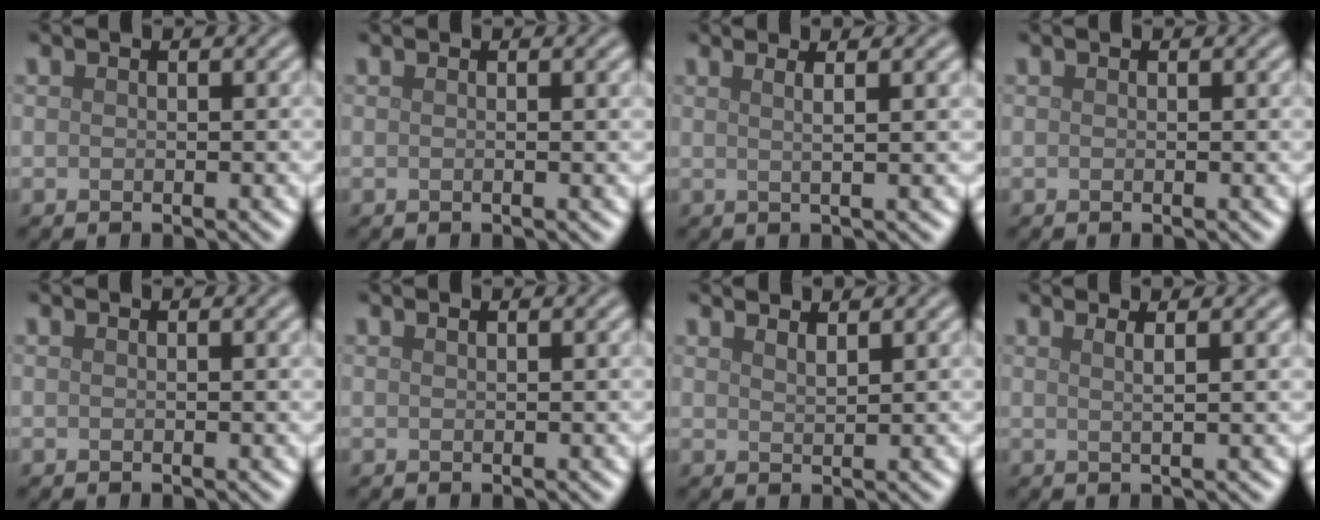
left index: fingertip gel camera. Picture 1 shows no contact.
{"total": 1.2, "force": [0.2, 0.4, 1.1], "torque": [-0.010, 0.003, -0.002]}
{"total": 3.9, "force": [1.8, 1.4, 3.2], "torque": [-0.028, 0.019, -0.010]}
{"total": 0.0}
{"total": 0.7, "force": [0.3, 0.2, 0.6], "torque": [-0.005, 0.004, 0.004]}
{"total": 1.1, "force": [0.7, 0.4, 0.8], "torque": [-0.008, 0.002, 0.007]}
{"total": 1.7, "force": [1.5, 0.4, 0.7], "torque": [-0.003, 0.006, 0.017]}
{"total": 3.2, "force": [1.7, 1.2, 2.4], "torque": [-0.015, 0.011, -0.008]}